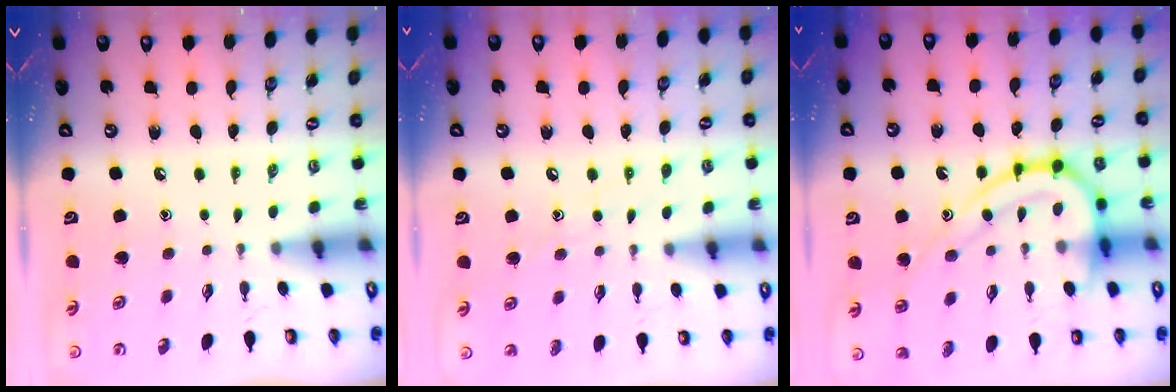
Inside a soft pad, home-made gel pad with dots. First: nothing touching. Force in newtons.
{"total": 7.3, "press": 7.3, "slide": 0.4}
{"total": 18.1, "press": 18.1, "slide": 1.1}